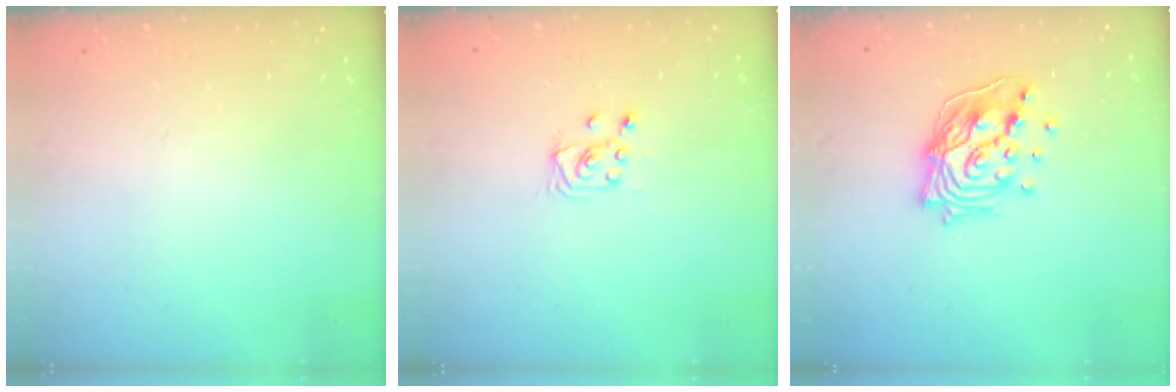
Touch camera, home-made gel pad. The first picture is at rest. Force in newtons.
{"total": 3.5, "press": 3.5, "slide": 0.4}
{"total": 17.0, "press": 16.1, "slide": 5.5}